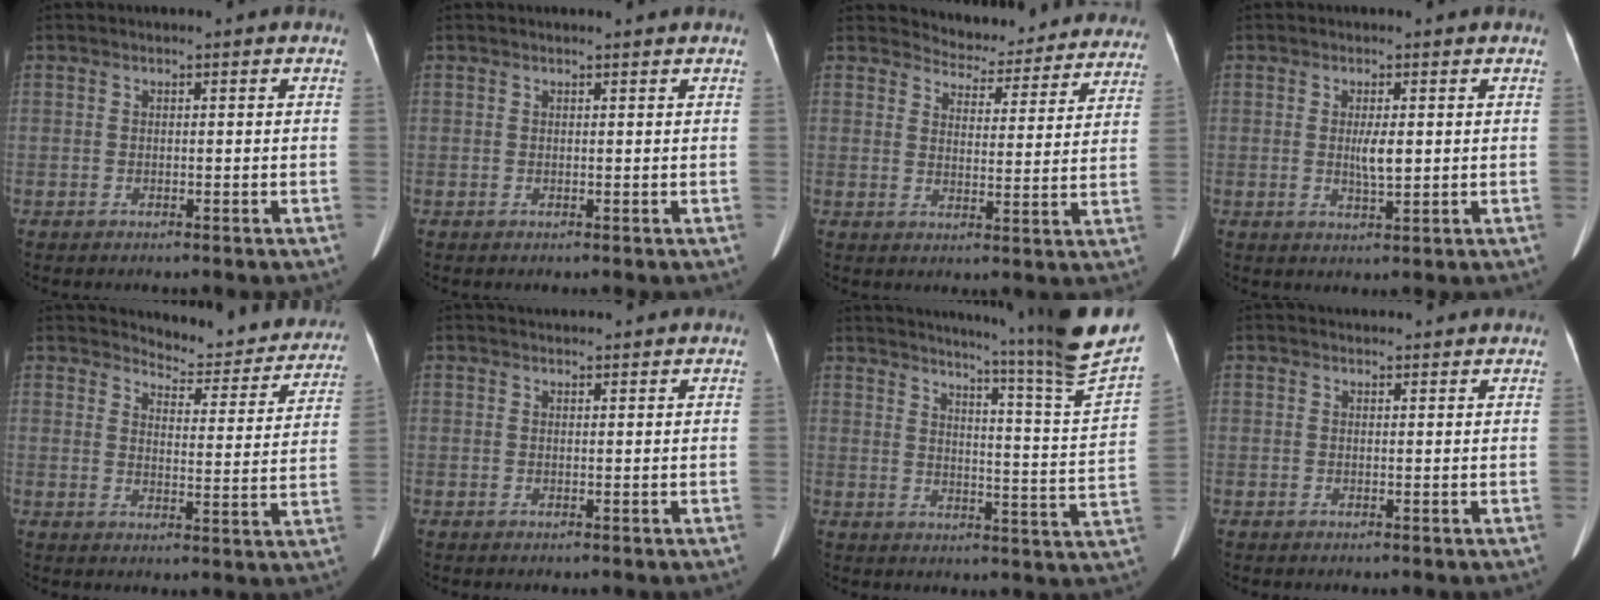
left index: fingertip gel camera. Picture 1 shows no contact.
{"total": 0.9, "force": [0.9, -0.1, 0.2], "torque": [-0.009, -0.003, 0.011]}
{"total": 15.0, "force": [14.4, 3.8, 1.5], "torque": [0.009, -0.029, 0.155]}
{"total": 2.8, "force": [0.3, 0.4, 2.7], "torque": [-0.052, -0.008, 0.006]}
{"total": 13.8, "force": [13.3, 3.0, 2.3], "torque": [-0.007, -0.045, 0.143]}
{"total": 3.8, "force": [3.7, 0.3, 0.7], "torque": [-0.013, 0.027, 0.049]}
{"total": 20.7, "force": [17.6, -3.2, 10.3], "torque": [-0.159, -0.086, 0.222]}
{"total": 4.6, "force": [4.5, 0.7, 0.7], "torque": [-0.011, 0.022, 0.050]}